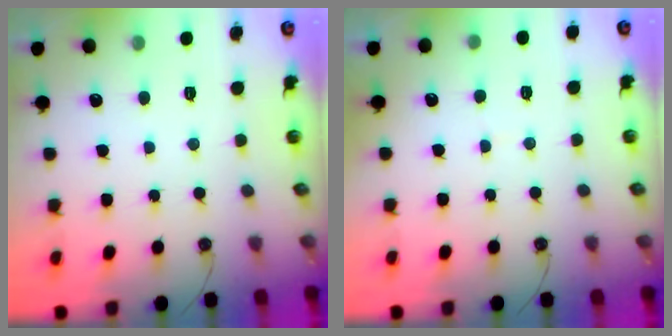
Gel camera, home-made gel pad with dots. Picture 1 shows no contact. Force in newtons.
{"total": 2.2, "press": 2.1, "slide": 0.8}